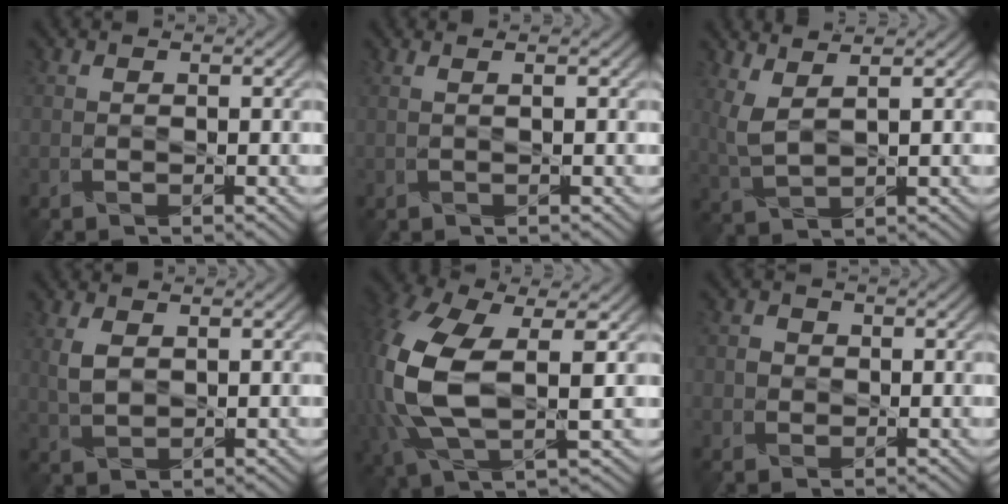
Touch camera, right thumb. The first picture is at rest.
{"total": 1.0, "force": [0.7, -0.1, 0.7], "torque": [-0.008, -0.001, 0.000]}
{"total": 3.9, "force": [2.6, 1.0, 2.8], "torque": [-0.085, 0.004, 0.060]}
{"total": 2.8, "force": [0.9, 1.6, 2.1], "torque": [-0.062, 0.004, 0.021]}
{"total": 14.0, "force": [0.4, 7.6, 11.7], "torque": [-0.317, -0.014, 0.016]}
{"total": 1.6, "force": [0.0, 1.6, 0.2], "torque": [-0.002, 0.004, -0.010]}